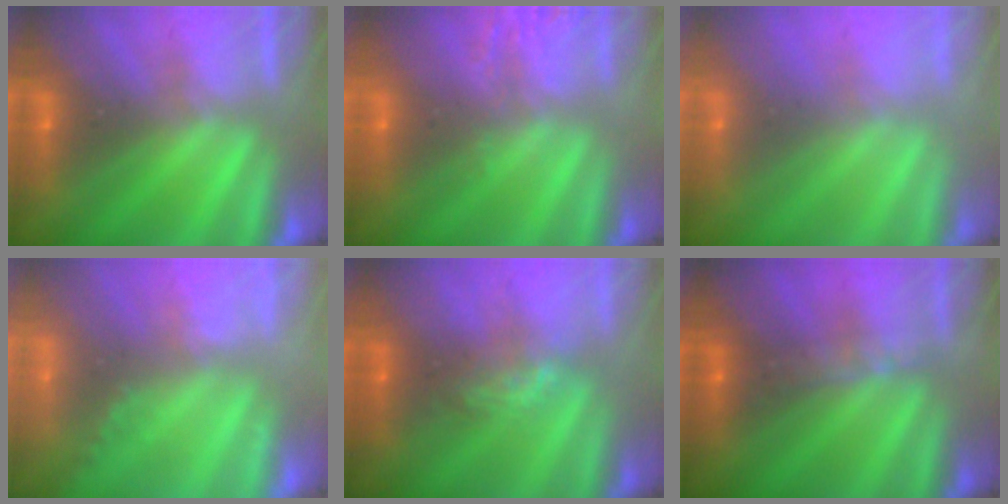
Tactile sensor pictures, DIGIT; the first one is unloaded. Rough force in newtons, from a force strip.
{"total": 1.9}
{"total": 8.7}
{"total": 1.1}
{"total": 4.6}
{"total": 2.9}